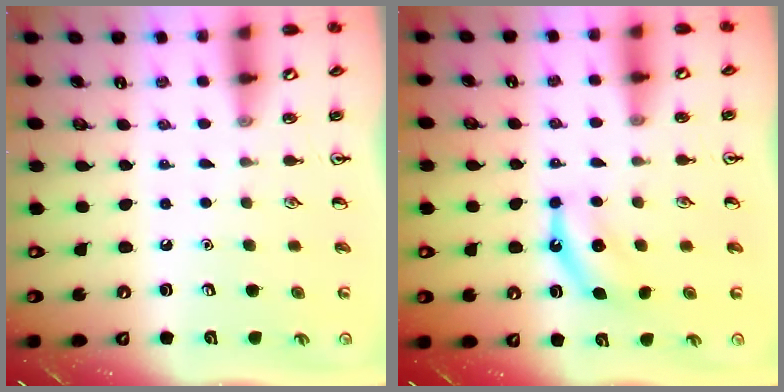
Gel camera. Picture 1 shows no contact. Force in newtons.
{"total": 5.3, "press": 5.3, "slide": 0.7}